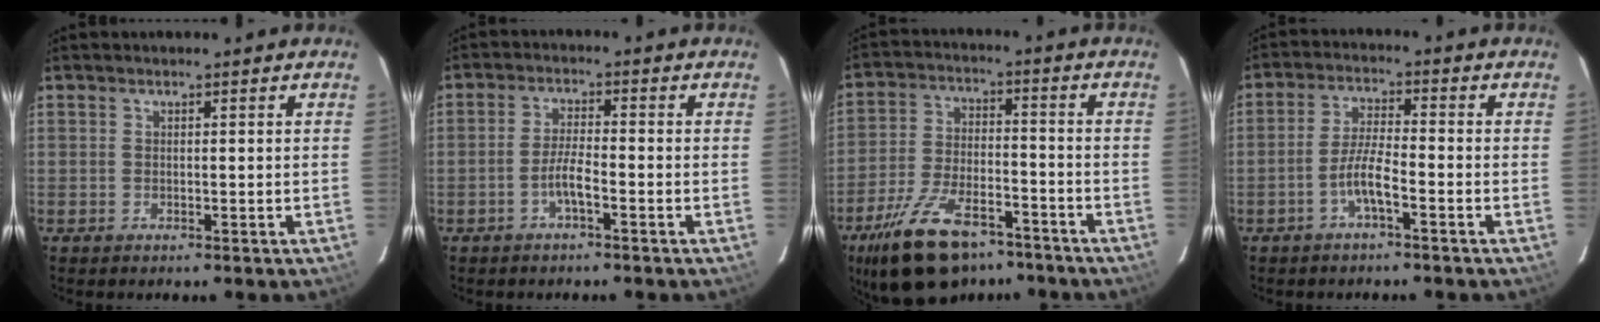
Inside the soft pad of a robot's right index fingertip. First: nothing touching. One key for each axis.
{"total": 3.8, "fx": -2.0, "fy": 0.5, "fz": 3.1, "tx": -0.068, "ty": 0.005, "tz": -0.040}
{"total": 17.7, "fx": -12.5, "fy": 8.0, "fz": 9.7, "tx": -0.203, "ty": -0.017, "tz": -0.207}
{"total": 5.0, "fx": -2.7, "fy": 0.6, "fz": 4.2, "tx": -0.089, "ty": 0.007, "tz": -0.052}